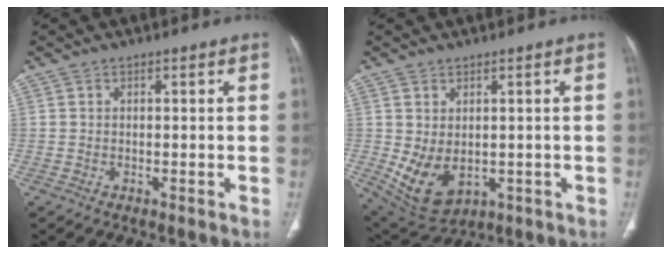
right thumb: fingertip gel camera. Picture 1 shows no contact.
{"total": 8.9, "force": [-0.8, 5.9, 6.6], "torque": [-0.112, -0.006, 0.016]}